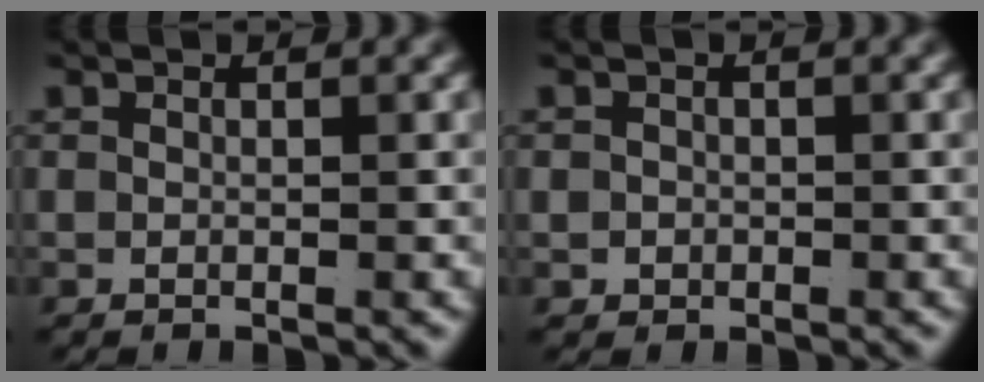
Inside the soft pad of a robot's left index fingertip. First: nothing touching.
{"total": 1.3, "force": [-0.4, 1.2, 0.3], "torque": [-0.017, -0.014, 0.001]}